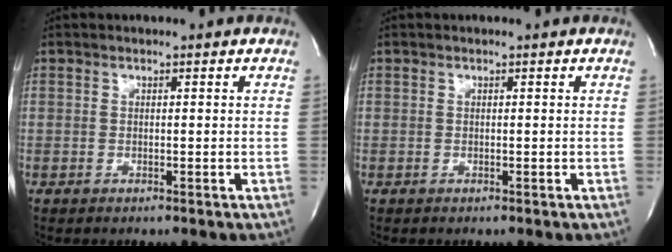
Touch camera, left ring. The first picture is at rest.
{"total": 0.0}